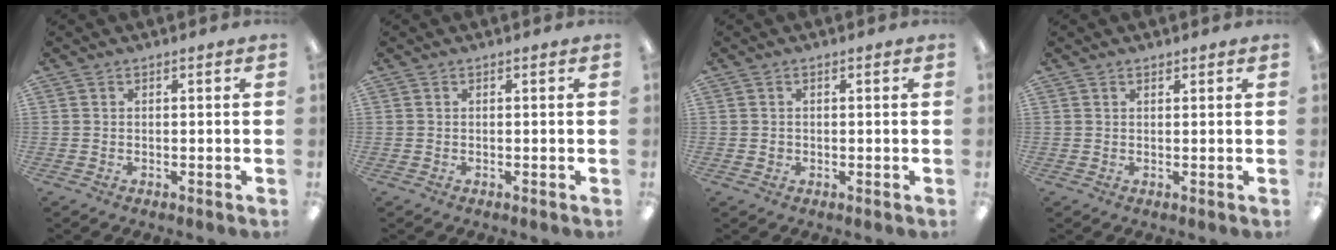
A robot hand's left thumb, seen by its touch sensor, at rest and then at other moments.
{"total": 0.0}
{"total": 0.9, "force": [0.1, 0.9, 0.2], "torque": [0.003, 0.002, -0.002]}
{"total": 1.0, "force": [0.8, 0.5, 0.2], "torque": [-0.005, 0.001, 0.015]}